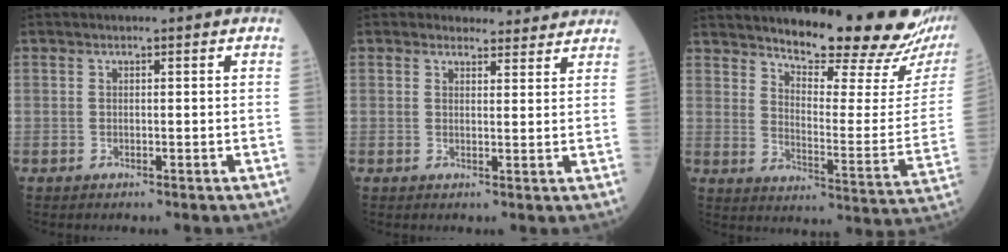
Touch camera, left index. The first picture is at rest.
{"total": 5.4, "force": [5.1, 1.7, 0.1], "torque": [0.009, 0.004, 0.049]}
{"total": 18.7, "force": [16.8, 0.5, 8.1], "torque": [-0.120, -0.081, 0.221]}